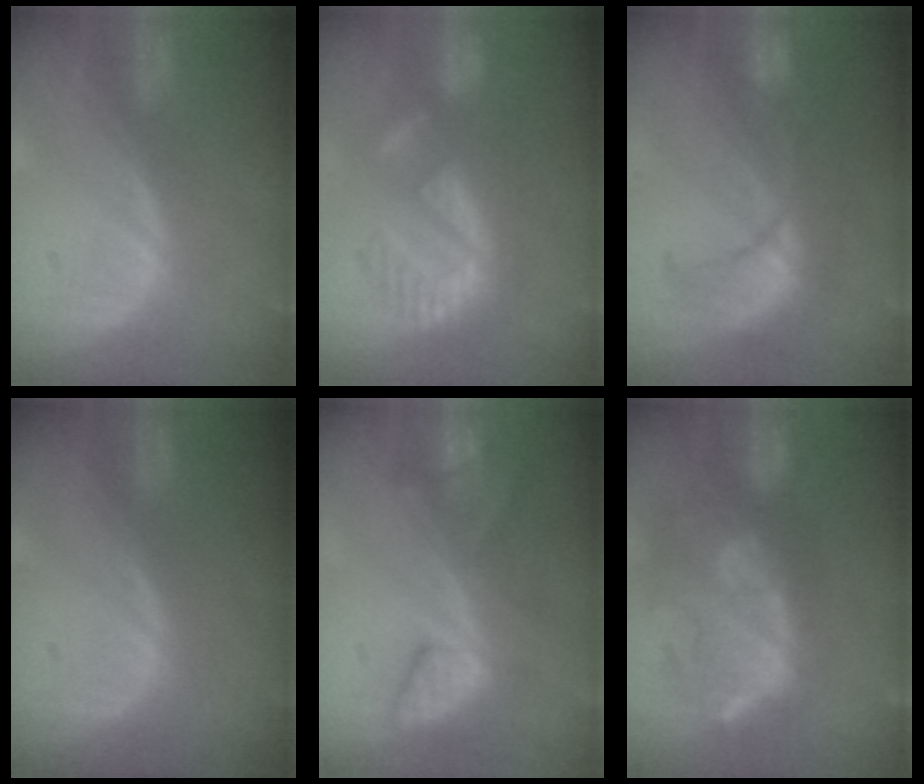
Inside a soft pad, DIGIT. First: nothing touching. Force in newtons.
{"total": 8.3, "press": 7.8, "slide": 2.8}
{"total": 8.3, "press": 8.3, "slide": 0.7}
{"total": 0.0}
{"total": 8.1, "press": 7.2, "slide": 3.7}
{"total": 11.3, "press": 10.5, "slide": 4.4}